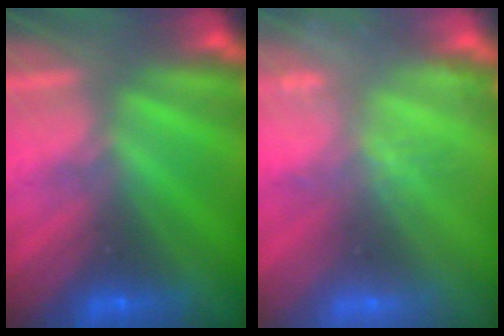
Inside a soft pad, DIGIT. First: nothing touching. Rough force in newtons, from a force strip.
{"total": 2.0}